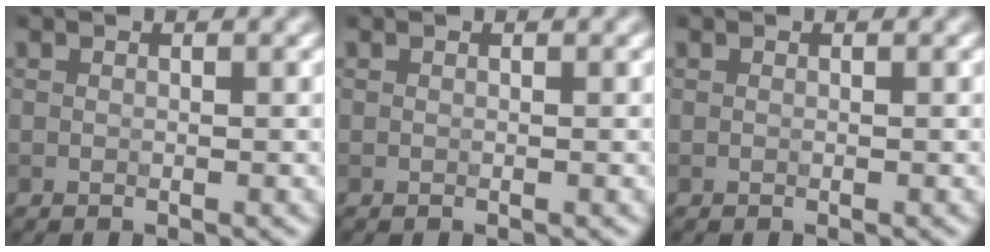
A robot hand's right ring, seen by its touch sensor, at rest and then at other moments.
{"total": 0.0}
{"total": 0.0}